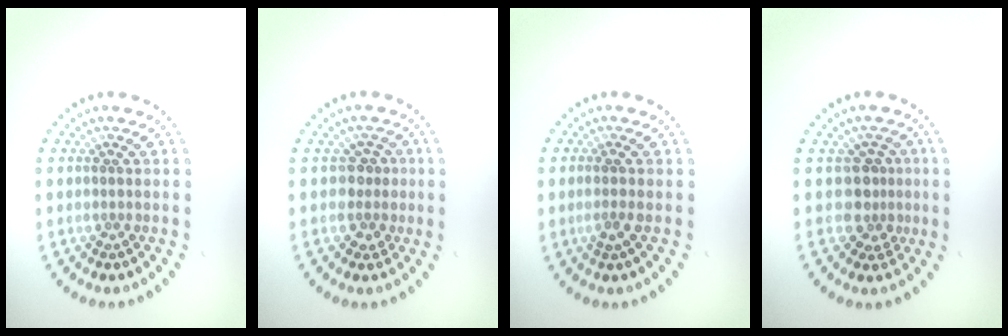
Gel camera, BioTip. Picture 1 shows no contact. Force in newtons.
{"total": 2.0, "press": 1.7, "slide": 1.0}
{"total": 1.3, "press": 1.1, "slide": 0.7}
{"total": 2.5, "press": 1.9, "slide": 1.7}